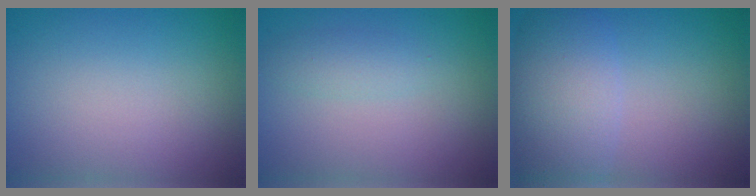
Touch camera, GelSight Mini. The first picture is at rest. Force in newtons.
{"total": 1.5, "press": 1.5, "slide": 0.1}
{"total": 5.6, "press": 5.6, "slide": 0.4}